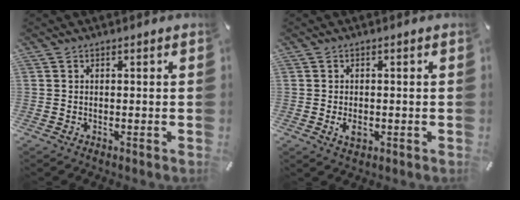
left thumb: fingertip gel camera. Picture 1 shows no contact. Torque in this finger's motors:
{"motor_torque": [-0.13, 0.83, -0.05, 0.04, -0.01]}